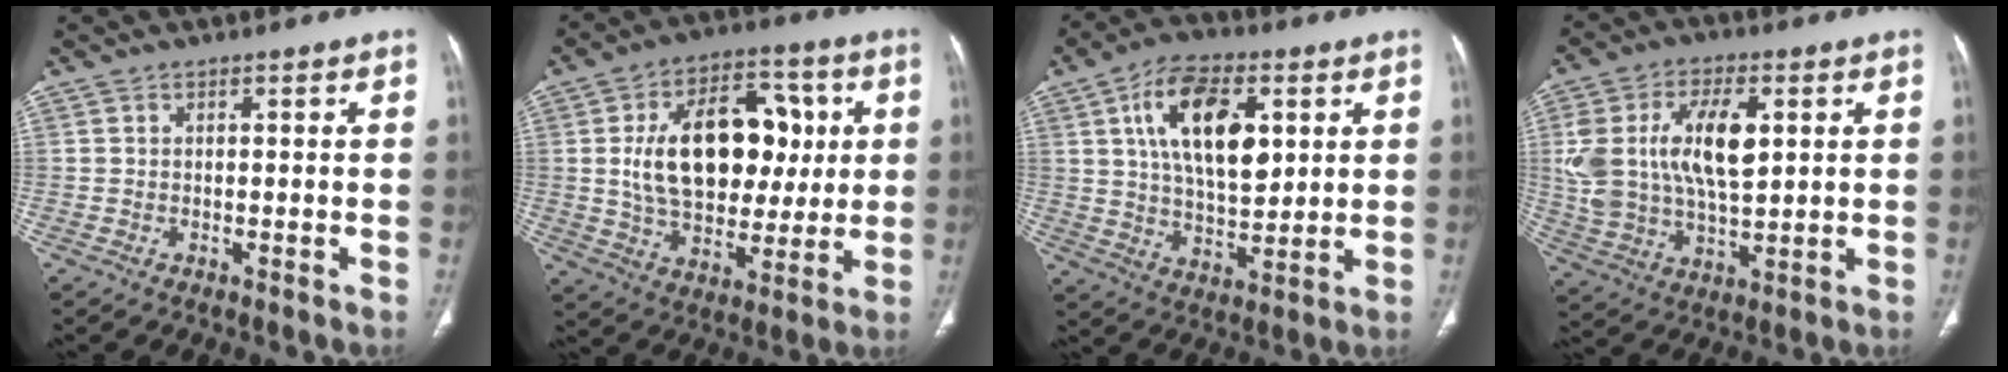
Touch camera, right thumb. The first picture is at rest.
{"total": 21.5, "force": [3.0, 13.6, 16.4], "torque": [-0.226, 0.007, 0.053]}
{"total": 16.4, "force": [5.1, 8.6, 13.1], "torque": [-0.198, -0.015, 0.091]}
{"total": 16.6, "force": [3.6, 8.6, 13.7], "torque": [-0.260, -0.002, 0.072]}